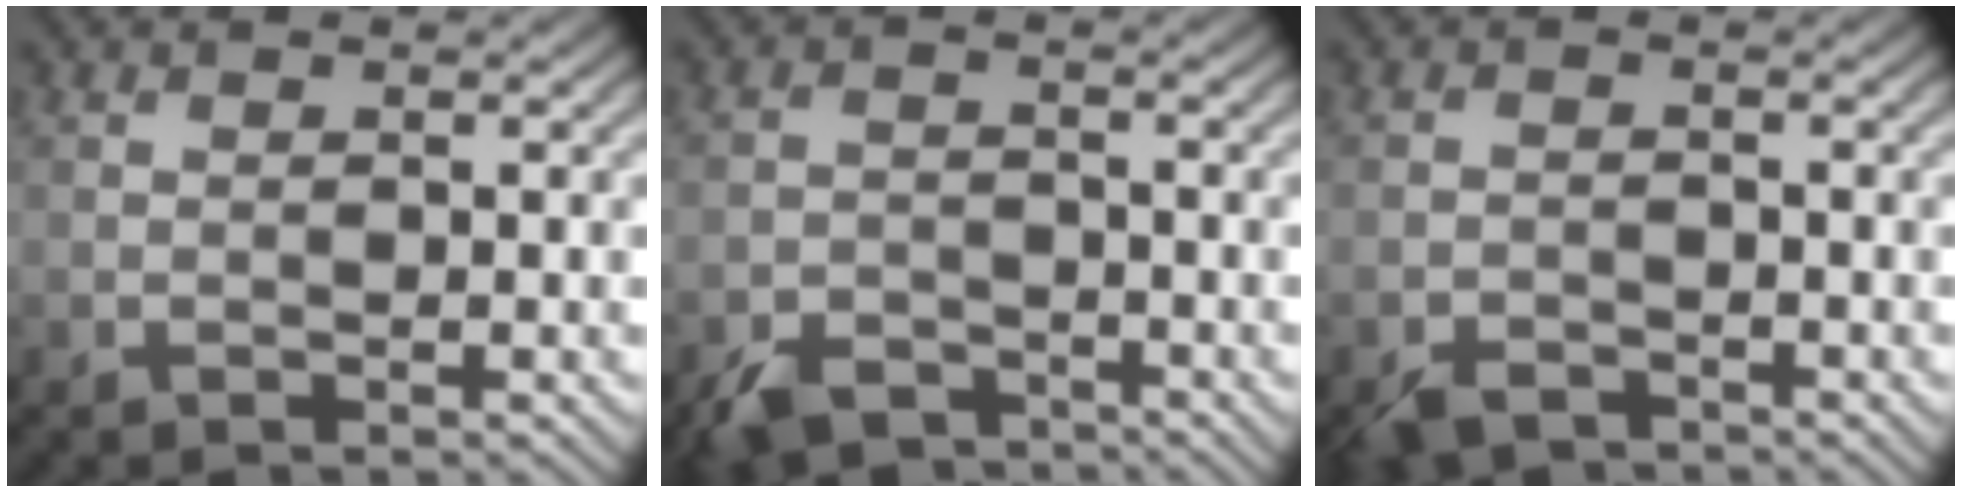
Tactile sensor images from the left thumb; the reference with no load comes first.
{"total": 4.6, "force": [-3.7, 2.1, 1.8], "torque": [-0.034, -0.008, -0.075]}
{"total": 2.9, "force": [-2.4, 1.3, 1.1], "torque": [-0.021, -0.005, -0.051]}